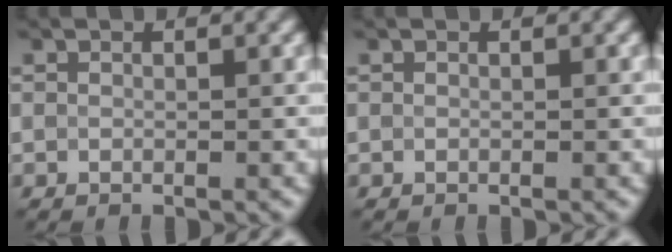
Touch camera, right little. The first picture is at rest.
{"total": 0.0}